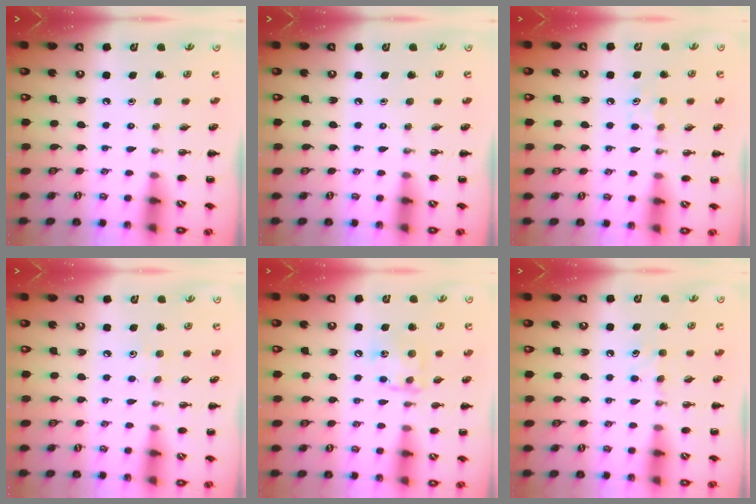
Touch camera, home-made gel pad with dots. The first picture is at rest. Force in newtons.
{"total": 0.0}
{"total": 4.8, "press": 4.6, "slide": 1.5}
{"total": 4.4, "press": 4.3, "slide": 1.0}
{"total": 10.0, "press": 10.0, "slide": 0.7}
{"total": 4.7, "press": 4.5, "slide": 1.5}